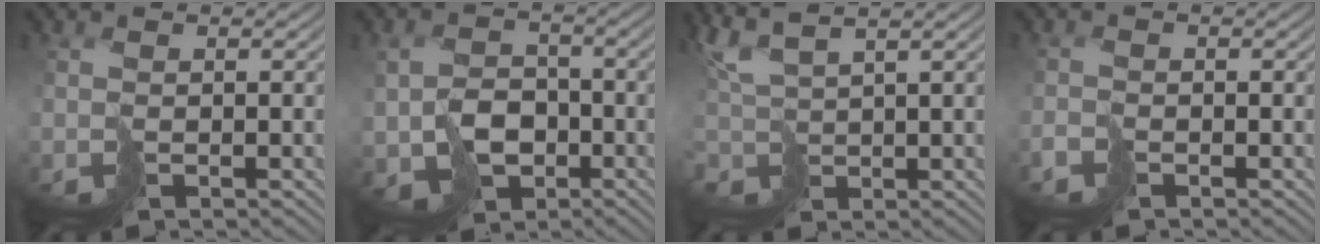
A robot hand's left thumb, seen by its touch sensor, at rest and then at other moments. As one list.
[{"total": 5.0, "force": [-1.4, 4.4, 1.8], "torque": [-0.038, -0.010, -0.022]}, {"total": 4.5, "force": [4.3, 0.8, 1.3], "torque": [-0.050, 0.018, 0.089]}, {"total": 1.2, "force": [-1.1, 0.4, 0.1], "torque": [-0.007, -0.007, -0.023]}]